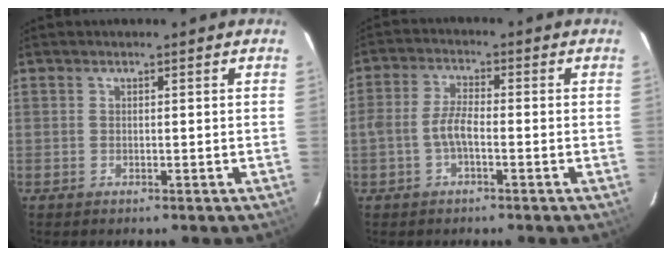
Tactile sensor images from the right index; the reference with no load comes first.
{"total": 4.1, "force": [-1.7, 1.4, 3.4], "torque": [-0.079, 0.012, -0.035]}